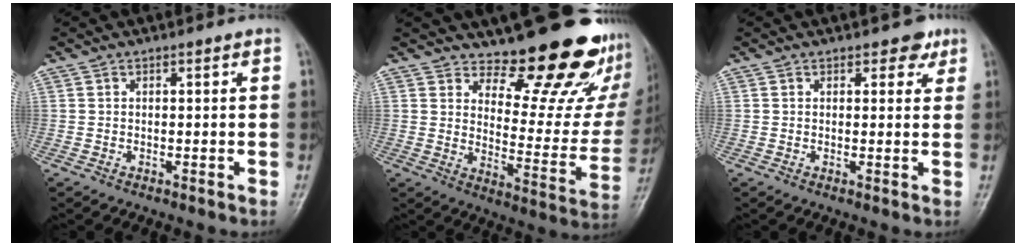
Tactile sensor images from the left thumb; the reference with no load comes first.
{"total": 20.3, "force": [16.0, 7.4, 10.0], "torque": [-0.080, -0.137, 0.206]}
{"total": 2.6, "force": [1.7, 1.6, 1.1], "torque": [0.007, -0.006, 0.017]}